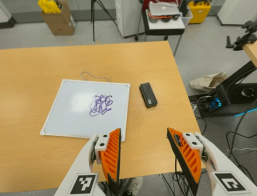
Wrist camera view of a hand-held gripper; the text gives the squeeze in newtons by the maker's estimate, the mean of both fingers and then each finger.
{"total": 0.0}